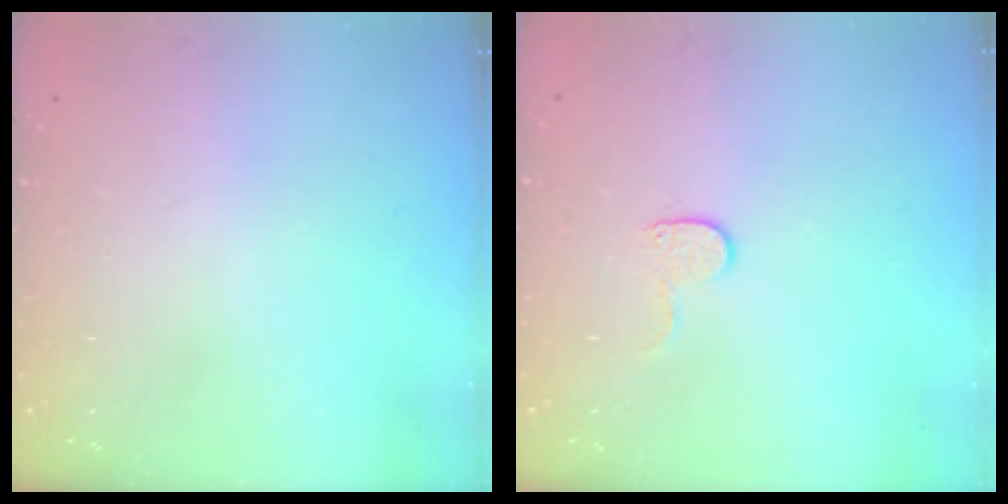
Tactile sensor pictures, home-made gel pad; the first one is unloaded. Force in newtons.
{"total": 3.9, "press": 3.9, "slide": 0.4}